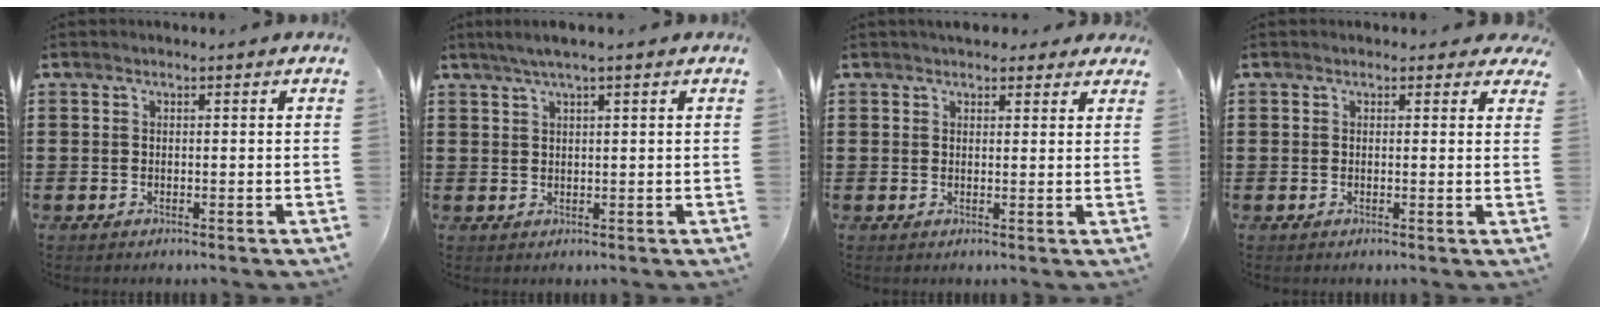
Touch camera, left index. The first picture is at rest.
{"total": 2.2, "force": [1.2, -0.2, 1.9], "torque": [-0.035, 0.001, 0.021]}
{"total": 2.6, "force": [2.2, 1.3, 0.6], "torque": [-0.010, 0.002, 0.038]}
{"total": 1.0, "force": [0.6, 0.7, 0.4], "torque": [-0.003, 0.004, 0.009]}